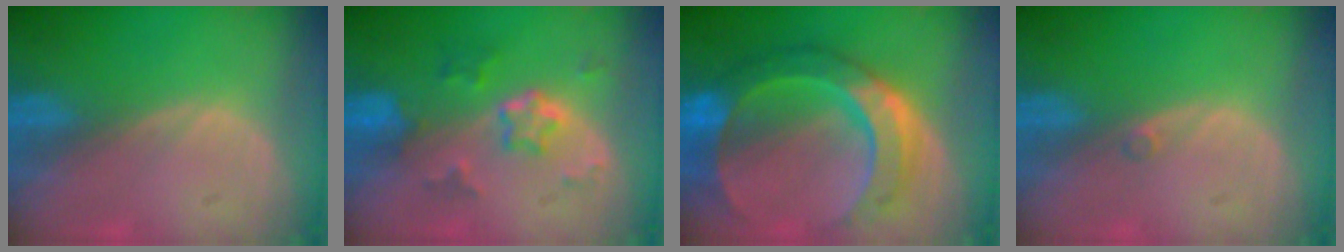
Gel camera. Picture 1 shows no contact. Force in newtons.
{"total": 5.8, "press": 5.2, "slide": 2.5}
{"total": 10.8, "press": 10.7, "slide": 1.1}
{"total": 0.5, "press": 0.5, "slide": 0.2}